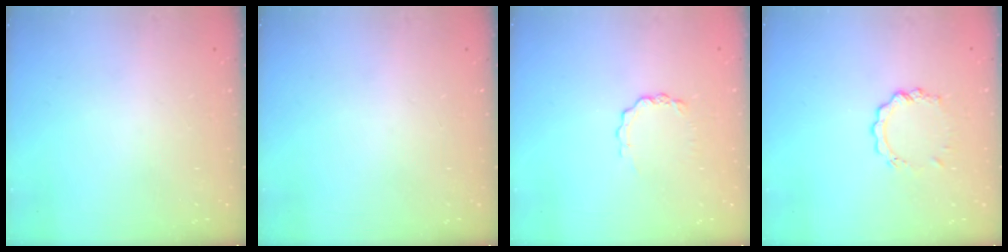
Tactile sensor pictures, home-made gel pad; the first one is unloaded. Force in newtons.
{"total": 0.0}
{"total": 3.8, "press": 3.8, "slide": 0.3}
{"total": 6.0, "press": 6.0, "slide": 0.5}